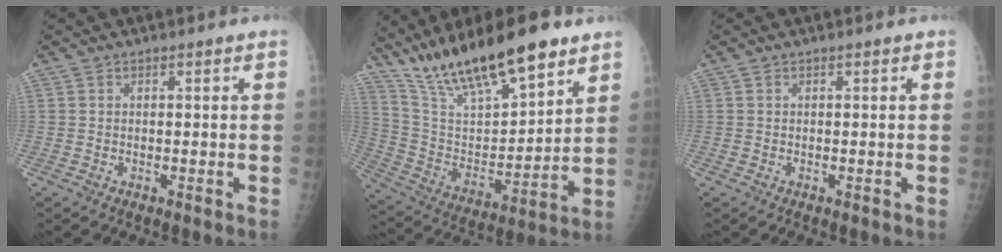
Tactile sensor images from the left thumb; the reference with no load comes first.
{"total": 22.4, "force": [16.3, 6.4, 14.0], "torque": [-0.216, -0.055, 0.296]}
{"total": 0.0}